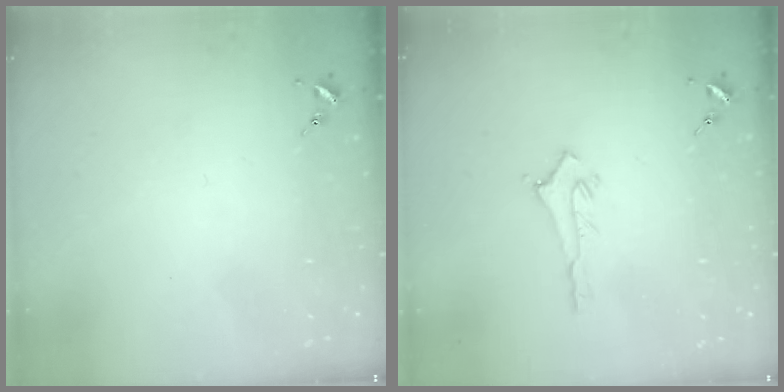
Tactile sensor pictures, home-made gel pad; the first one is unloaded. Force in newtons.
{"total": 2.8, "press": 2.8, "slide": 0.3}